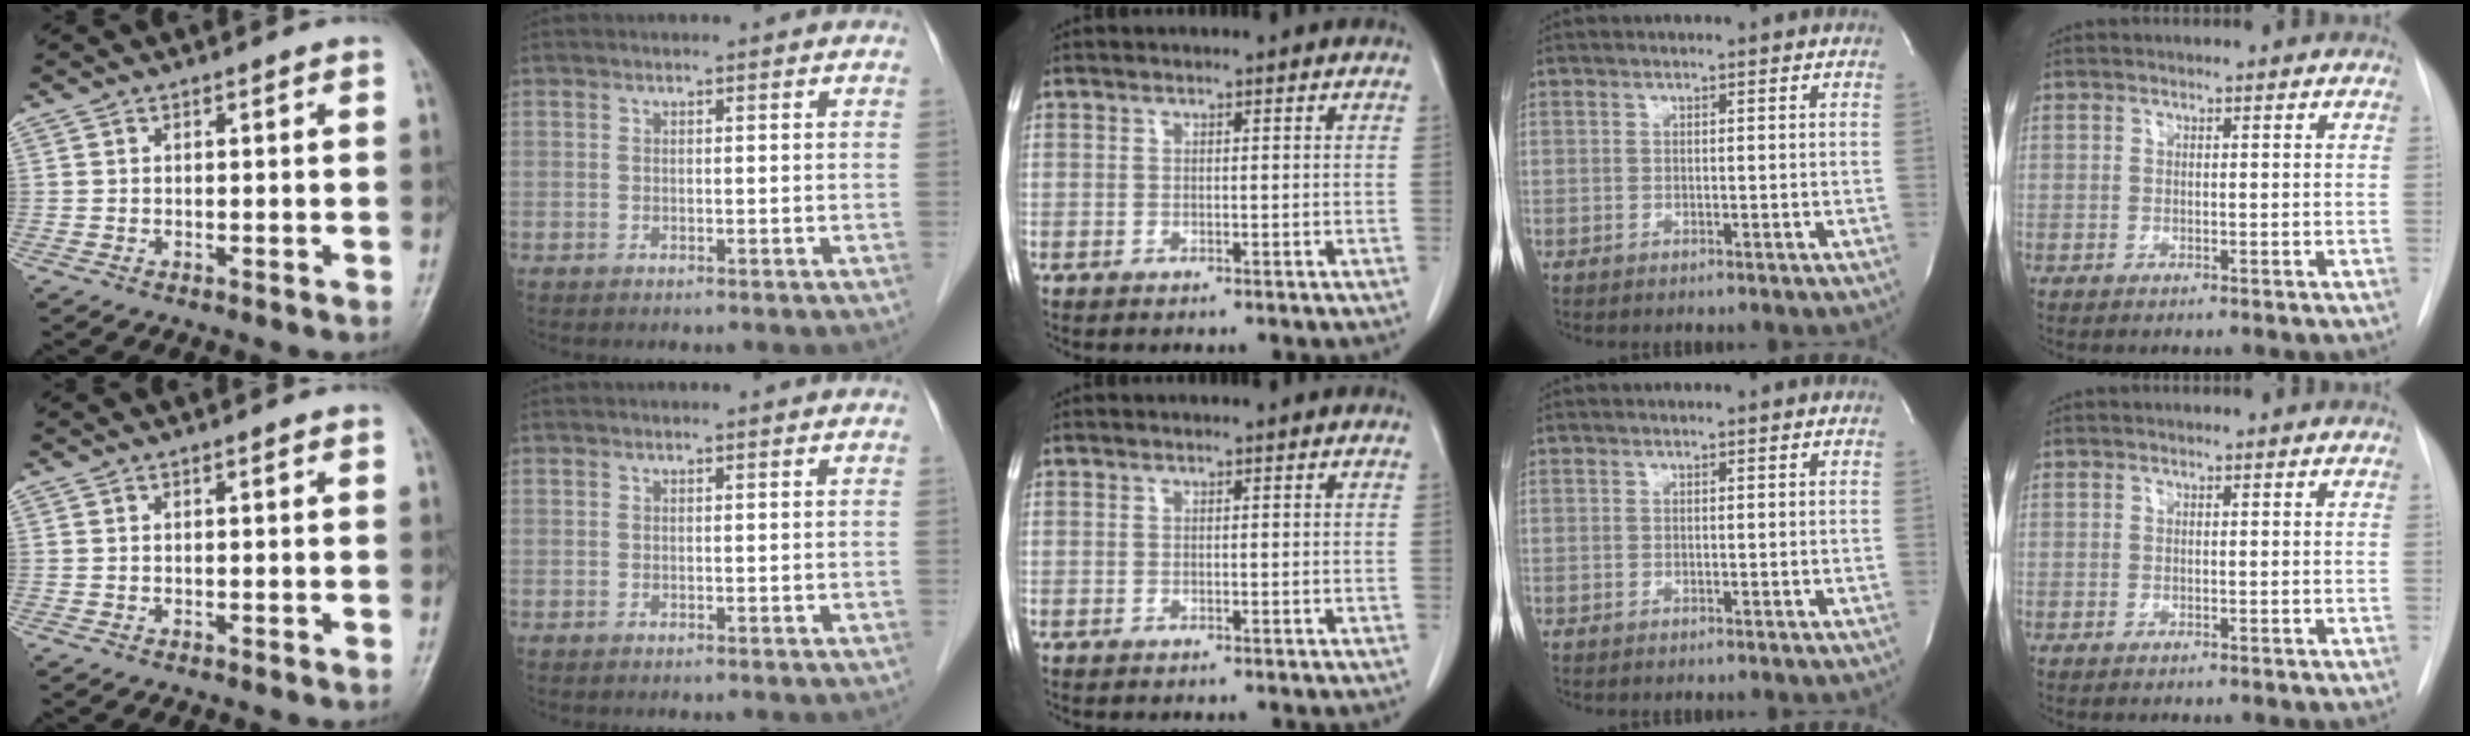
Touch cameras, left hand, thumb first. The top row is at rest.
{}